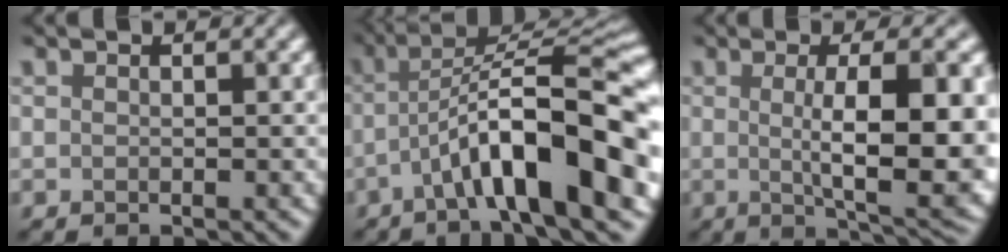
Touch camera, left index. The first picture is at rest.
{"total": 12.4, "force": [-4.1, 2.9, 11.3], "torque": [-0.173, 0.018, -0.051]}
{"total": 10.2, "force": [-0.5, 2.6, 9.8], "torque": [-0.131, -0.003, 0.012]}